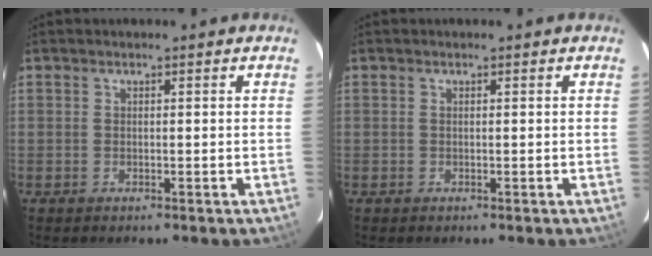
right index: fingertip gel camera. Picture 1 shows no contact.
{"total": 0.0}